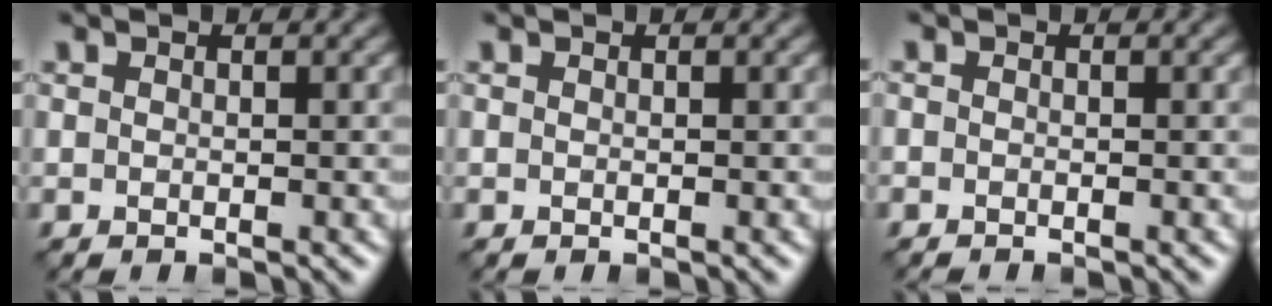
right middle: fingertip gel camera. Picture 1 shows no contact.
{"total": 0.0}
{"total": 0.6, "force": [-0.6, 0.1, 0.0], "torque": [0.001, -0.005, -0.012]}